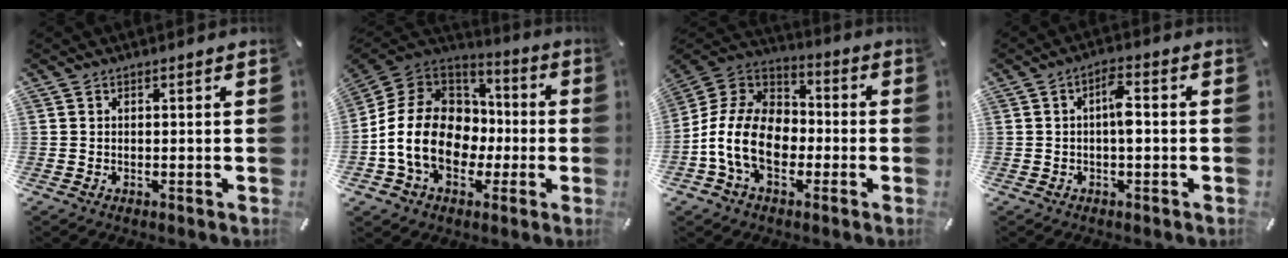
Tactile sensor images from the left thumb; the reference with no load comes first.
{"total": 18.3, "force": [-4.1, 14.5, 10.4], "torque": [-0.221, 0.025, -0.067]}
{"total": 15.2, "force": [-4.9, 10.9, 9.4], "torque": [-0.210, 0.028, -0.090]}
{"total": 4.7, "force": [-0.4, 1.7, 4.4], "torque": [-0.083, 0.015, -0.009]}